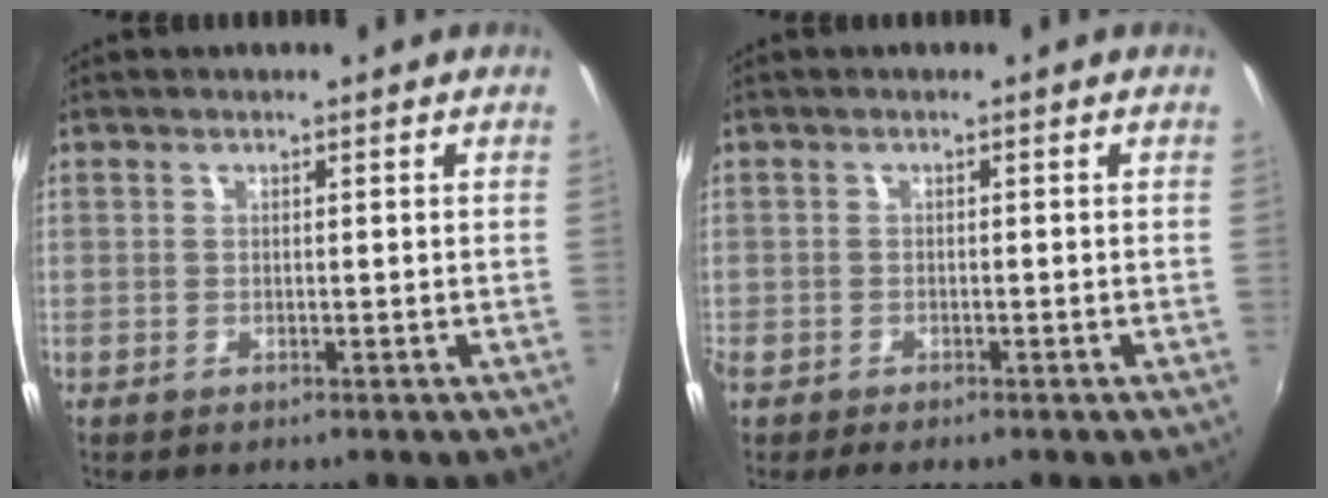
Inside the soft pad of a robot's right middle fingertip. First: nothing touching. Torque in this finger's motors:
{"motor_torque": [0.89, -0.87, 0.18, 0.10]}